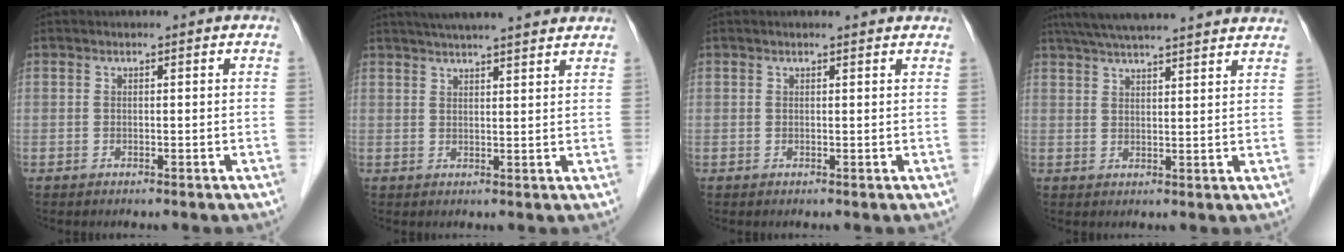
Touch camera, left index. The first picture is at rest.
{"total": 14.5, "force": [12.7, 1.2, 6.8], "torque": [-0.107, 0.035, 0.170]}
{"total": 2.8, "force": [2.7, 0.2, 0.7], "torque": [-0.013, 0.009, 0.023]}
{"total": 19.2, "force": [17.1, 1.3, 8.6], "torque": [-0.142, 0.042, 0.232]}